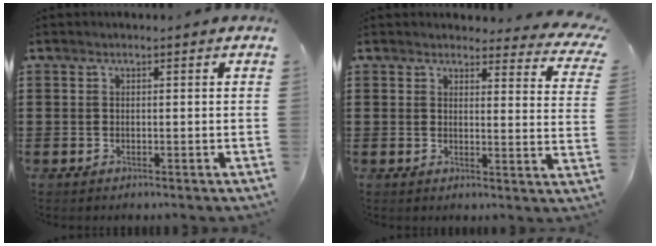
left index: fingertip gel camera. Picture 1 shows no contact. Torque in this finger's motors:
{"motor_torque": [0.91, -0.48, 0.07, -0.01]}